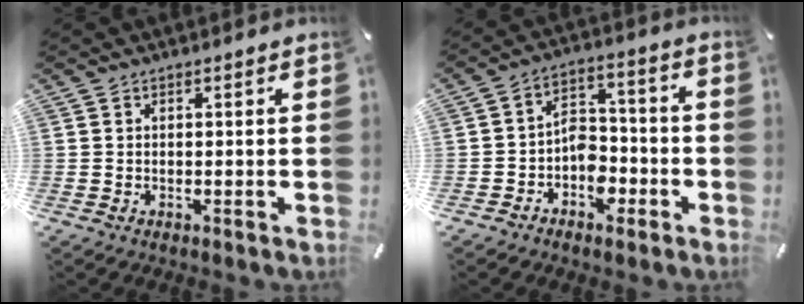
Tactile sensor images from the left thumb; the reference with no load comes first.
{"total": 7.4, "force": [-3.7, 5.5, 3.3], "torque": [-0.048, 0.021, -0.066]}